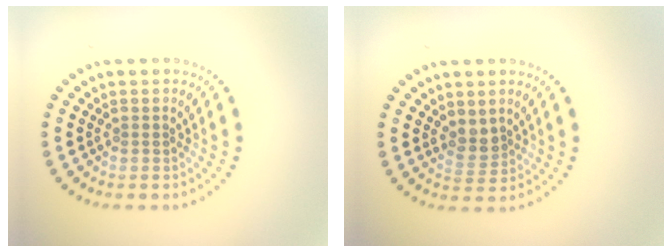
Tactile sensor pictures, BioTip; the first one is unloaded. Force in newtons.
{"total": 1.8, "press": 1.5, "slide": 0.9}